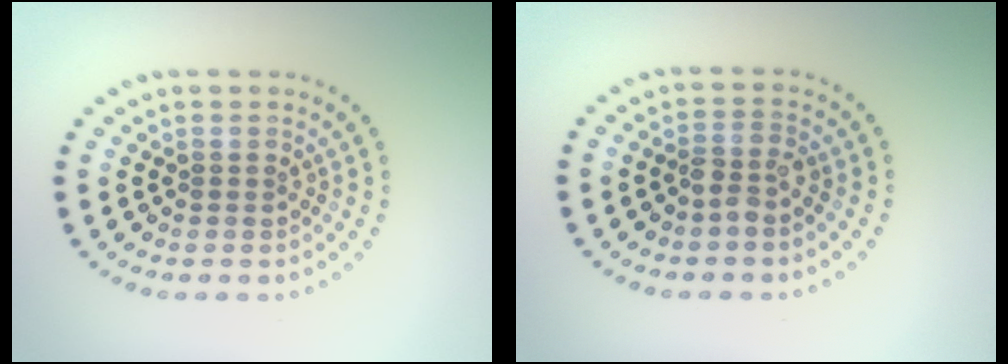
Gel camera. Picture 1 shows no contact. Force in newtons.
{"total": 1.8, "press": 1.6, "slide": 0.8}